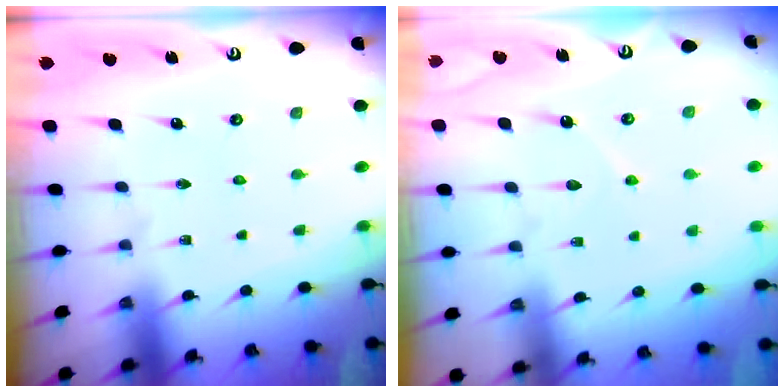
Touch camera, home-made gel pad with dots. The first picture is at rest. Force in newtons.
{"total": 4.6, "press": 4.5, "slide": 0.7}